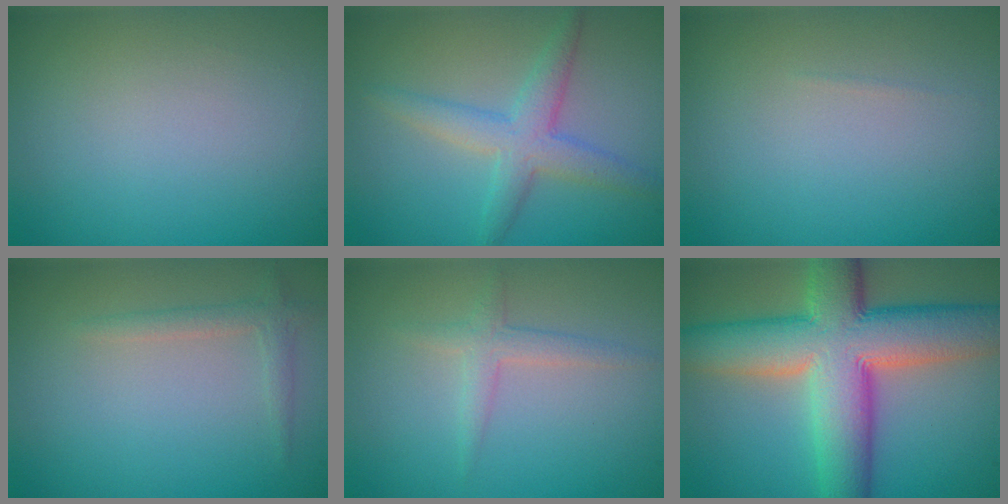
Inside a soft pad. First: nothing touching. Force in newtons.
{"total": 3.6, "press": 3.6, "slide": 0.1}
{"total": 0.0}
{"total": 1.4, "press": 1.4, "slide": 0.1}
{"total": 2.3, "press": 2.3, "slide": 0.1}
{"total": 12.1, "press": 12.0, "slide": 0.8}